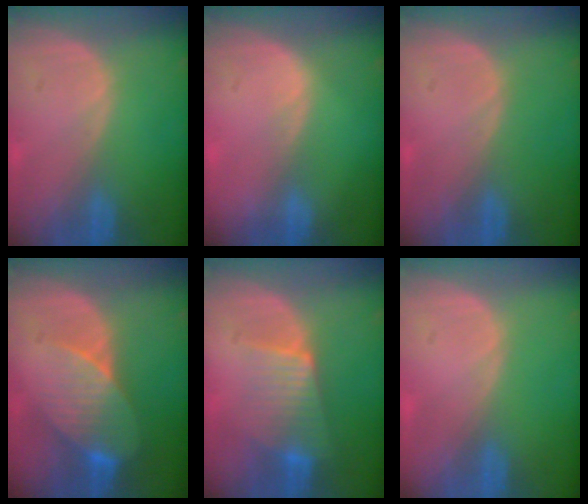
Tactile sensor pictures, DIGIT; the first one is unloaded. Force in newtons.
{"total": 0.8, "press": 0.5, "slide": 0.7}
{"total": 0.0}
{"total": 8.4, "press": 7.5, "slide": 3.8}
{"total": 6.7, "press": 6.2, "slide": 2.4}
{"total": 0.0}